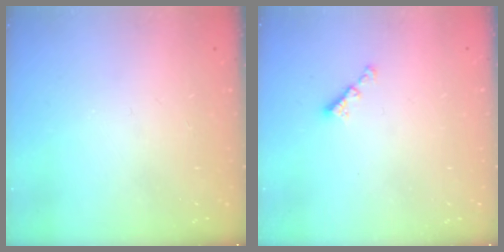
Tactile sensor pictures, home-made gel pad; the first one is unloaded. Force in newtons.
{"total": 2.4, "press": 2.4, "slide": 0.4}